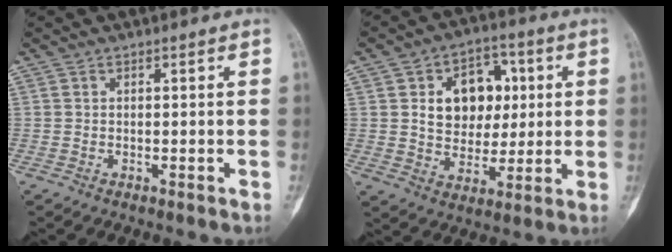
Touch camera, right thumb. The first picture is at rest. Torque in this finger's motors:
{"motor_torque": [1.07, 1.08, 0.54, -0.23, 0.04]}